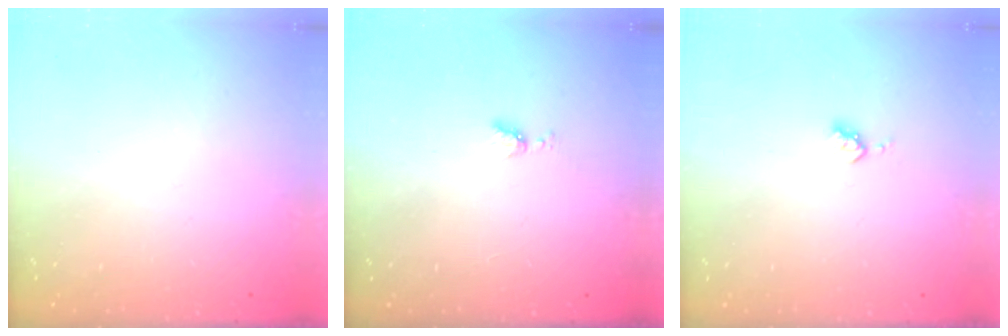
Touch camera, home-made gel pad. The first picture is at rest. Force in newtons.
{"total": 4.0, "press": 4.0, "slide": 0.5}
{"total": 3.2, "press": 3.2, "slide": 0.4}